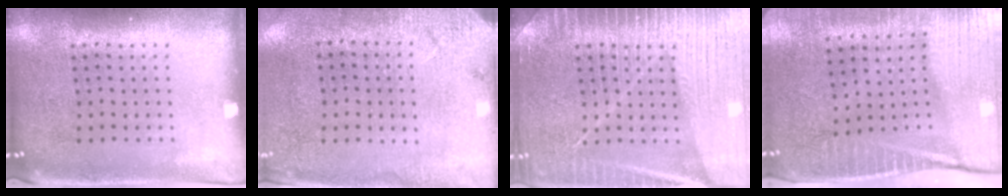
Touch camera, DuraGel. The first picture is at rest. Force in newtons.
{"total": 2.7, "press": 2.3, "slide": 1.3}
{"total": 6.8, "press": 6.7, "slide": 1.0}
{"total": 4.2, "press": 3.7, "slide": 2.0}